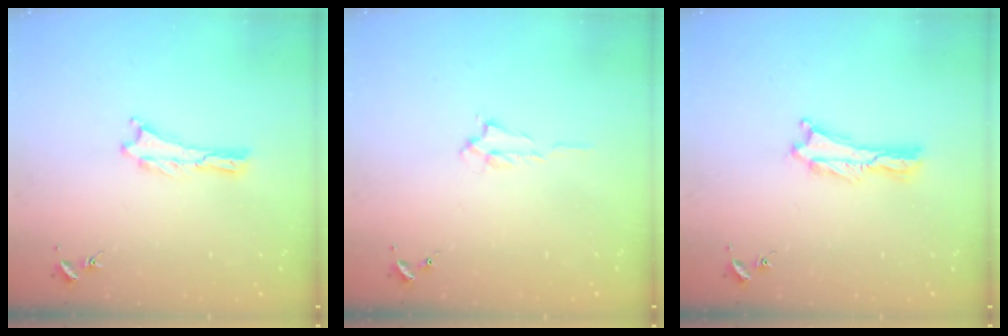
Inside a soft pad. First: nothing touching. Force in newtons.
{"total": 0.7, "press": 0.6, "slide": 0.2}
{"total": 0.6, "press": 0.5, "slide": 0.2}